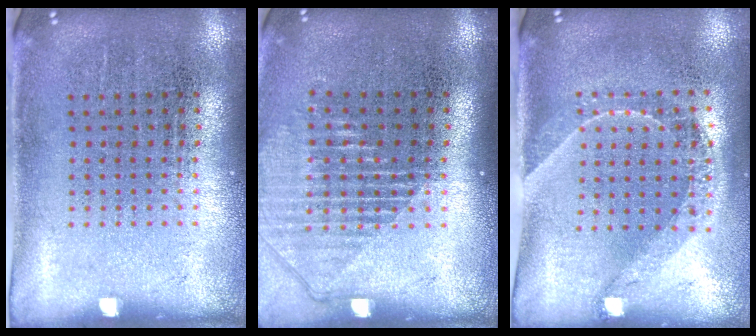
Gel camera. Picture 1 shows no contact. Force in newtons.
{"total": 1.3, "press": 1.2, "slide": 0.6}
{"total": 1.5, "press": 1.3, "slide": 0.9}